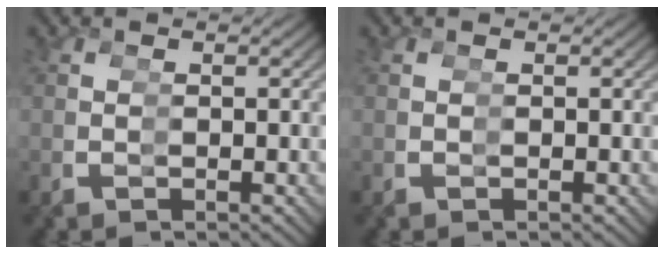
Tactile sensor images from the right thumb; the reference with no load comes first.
{"total": 0.0}